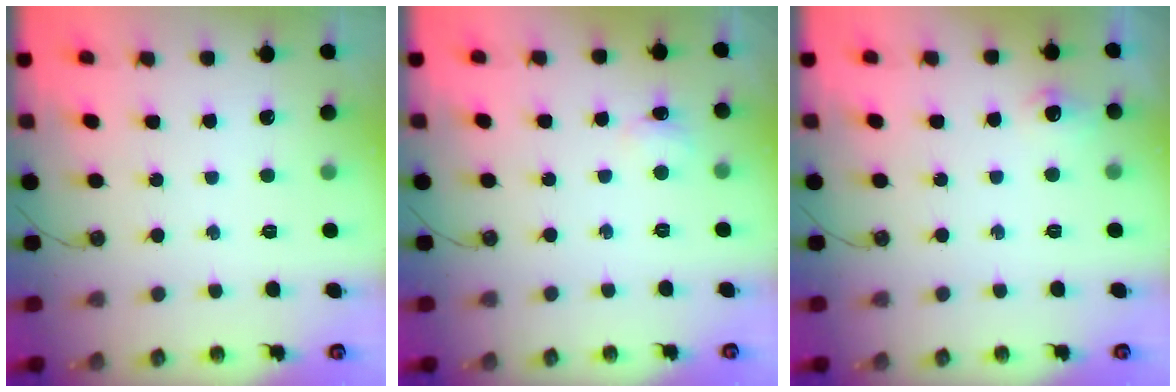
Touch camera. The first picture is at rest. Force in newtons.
{"total": 5.2, "press": 5.2, "slide": 0.8}
{"total": 6.3, "press": 6.3, "slide": 0.8}